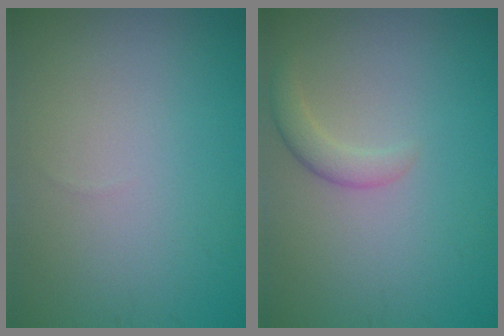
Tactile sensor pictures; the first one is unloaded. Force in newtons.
{"total": 1.9, "press": 1.9, "slide": 0.2}